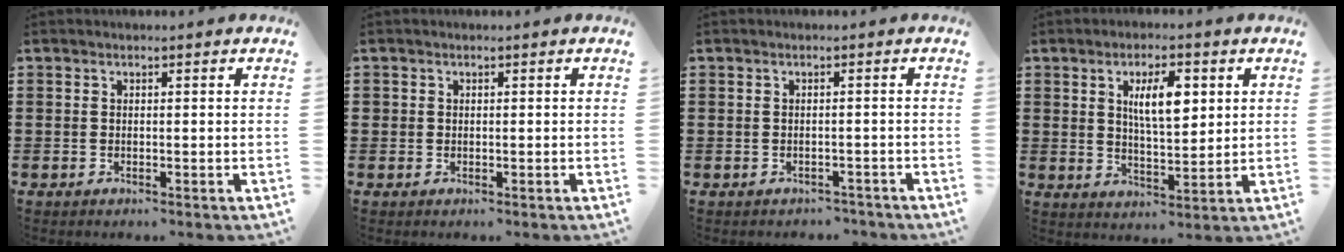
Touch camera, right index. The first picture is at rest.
{"total": 0.6, "force": [0.1, 0.6, 0.0], "torque": [-0.001, 0.004, 0.003]}
{"total": 1.2, "force": [-1.0, 0.6, -0.1], "torque": [-0.004, 0.003, -0.024]}
{"total": 7.1, "force": [2.3, 2.6, 6.1], "torque": [-0.112, 0.002, 0.035]}